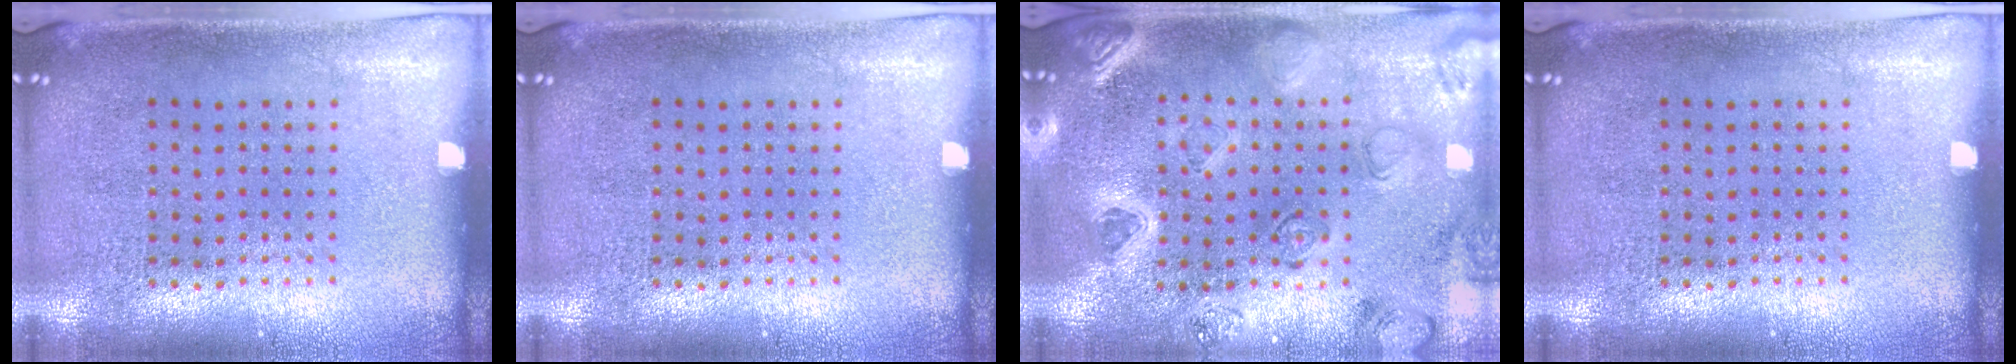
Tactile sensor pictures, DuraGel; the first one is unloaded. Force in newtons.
{"total": 0.0}
{"total": 1.4, "press": 1.4, "slide": 0.2}
{"total": 0.0}